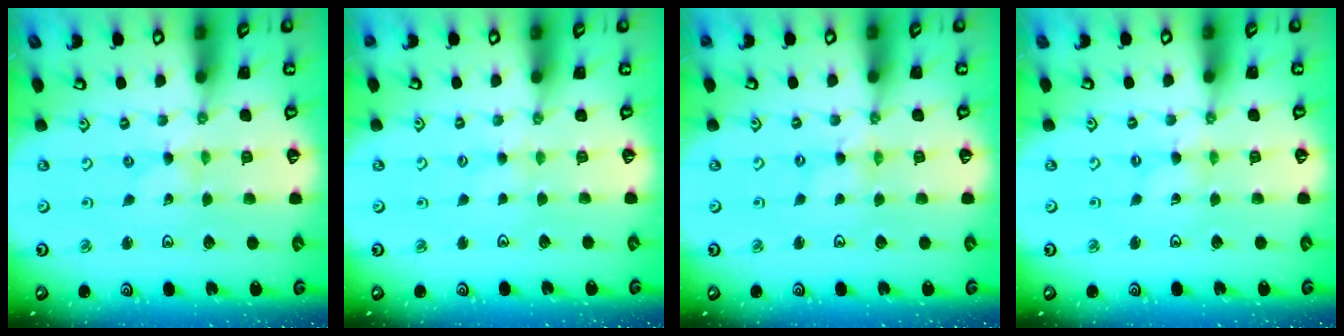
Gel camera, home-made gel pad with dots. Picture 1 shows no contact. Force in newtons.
{"total": 1.7, "press": 1.6, "slide": 0.3}
{"total": 1.4, "press": 1.4, "slide": 0.2}
{"total": 0.0}